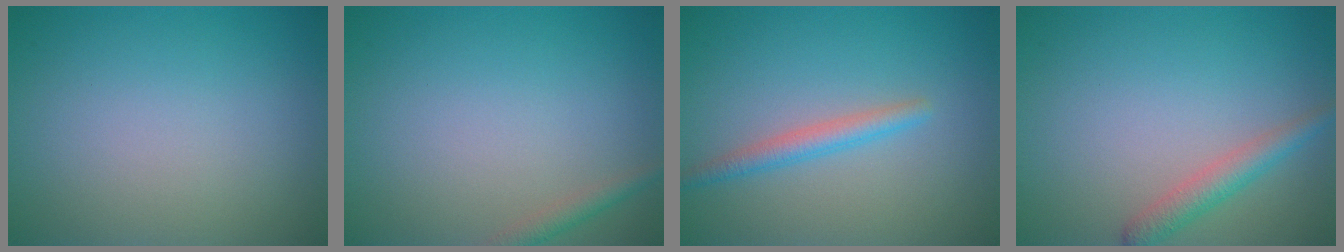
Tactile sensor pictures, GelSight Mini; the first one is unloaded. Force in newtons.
{"total": 1.4, "press": 1.4, "slide": 0.1}
{"total": 2.1, "press": 2.1, "slide": 0.1}
{"total": 2.4, "press": 2.4, "slide": 0.1}